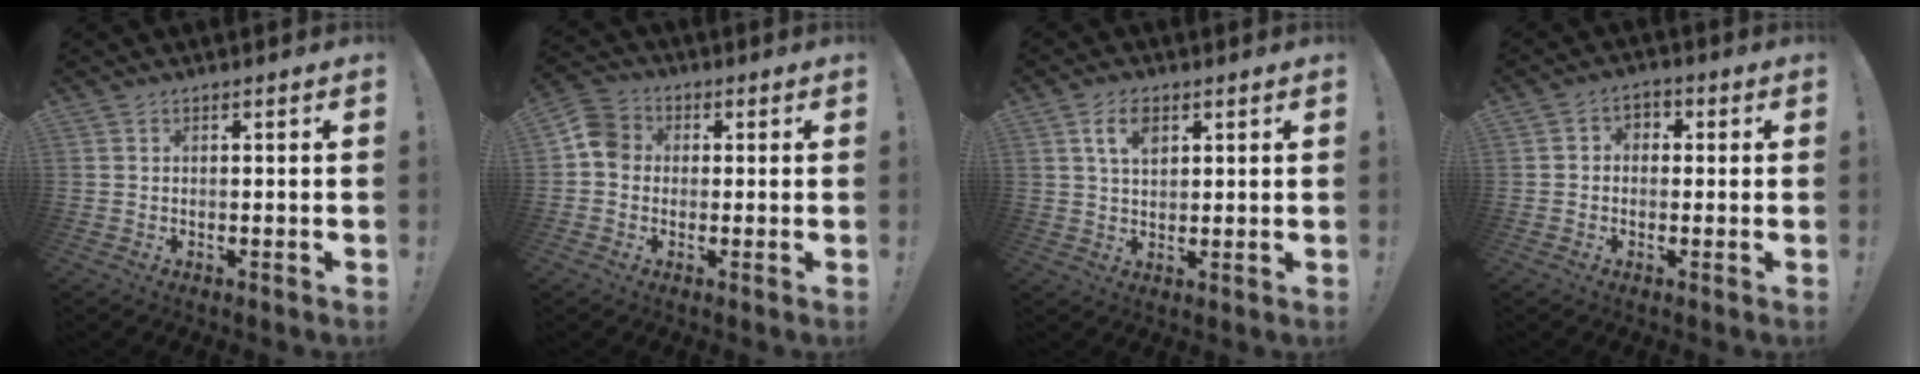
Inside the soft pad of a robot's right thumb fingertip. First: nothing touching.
{"total": 6.8, "force": [-0.2, 6.0, 3.2], "torque": [-0.044, 0.018, -0.002]}
{"total": 6.9, "force": [2.9, 4.1, 4.8], "torque": [-0.076, -0.003, 0.052]}
{"total": 3.4, "force": [-1.1, 2.9, 1.5], "torque": [-0.018, 0.011, -0.022]}